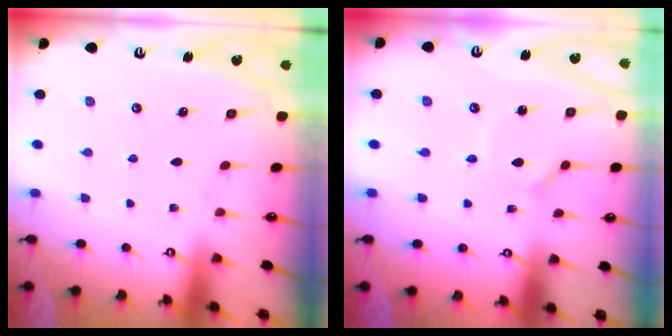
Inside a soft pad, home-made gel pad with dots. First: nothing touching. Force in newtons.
{"total": 2.7, "press": 2.7, "slide": 0.4}